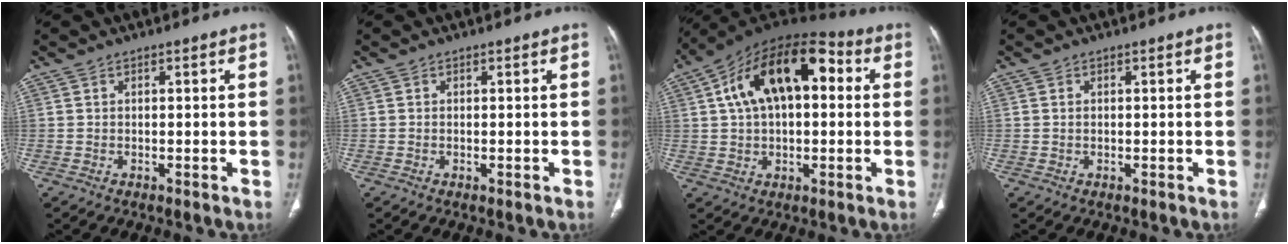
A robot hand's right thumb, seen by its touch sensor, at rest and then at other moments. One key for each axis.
{"total": 0.0}
{"total": 19.1, "fx": 4.4, "fy": 10.5, "fz": 15.3, "tx": -0.235, "ty": 0.033, "tz": 0.062}
{"total": 0.5, "fx": 0.1, "fy": 0.4, "fz": 0.3, "tx": -0.009, "ty": 0.003, "tz": 0.003}